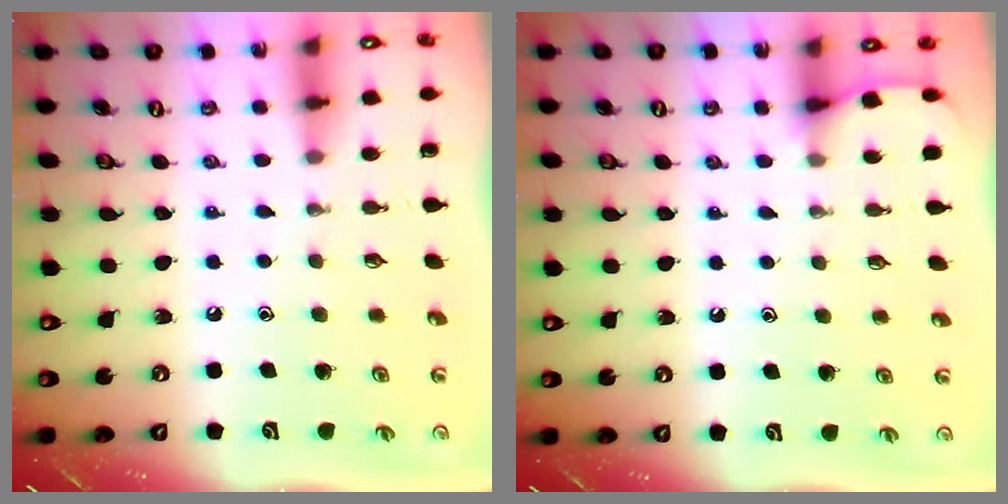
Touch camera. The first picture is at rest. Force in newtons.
{"total": 3.9, "press": 3.9, "slide": 0.6}